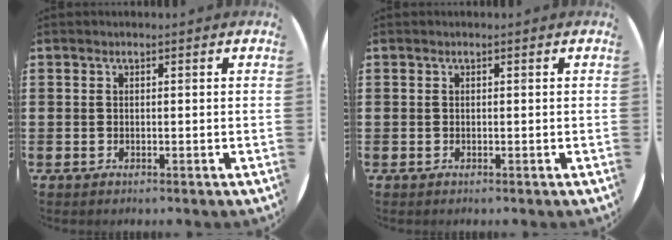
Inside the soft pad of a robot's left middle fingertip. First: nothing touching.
{"total": 0.0}